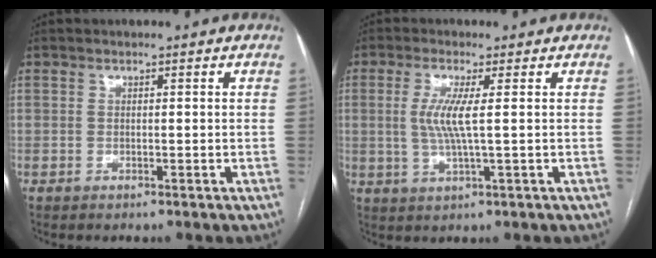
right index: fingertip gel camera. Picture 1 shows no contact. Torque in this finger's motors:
{"motor_torque": [0.26, -0.18, 0.51, 0.13]}